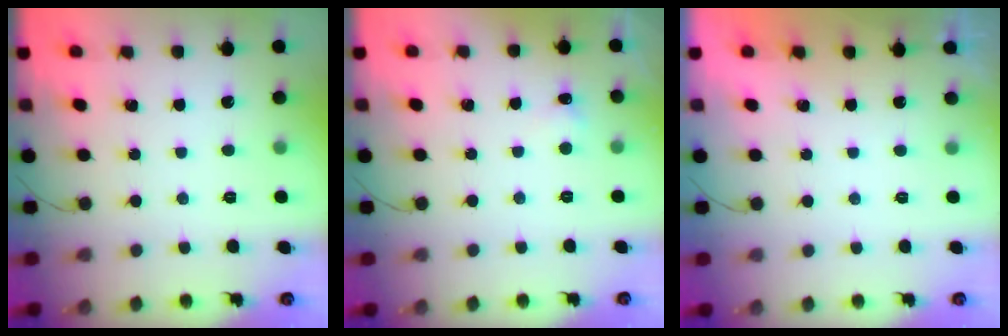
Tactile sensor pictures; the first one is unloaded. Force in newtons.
{"total": 3.7, "press": 3.4, "slide": 1.2}
{"total": 1.8, "press": 0.1, "slide": 1.8}